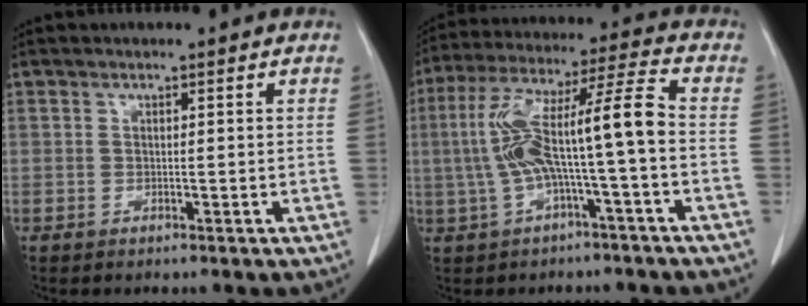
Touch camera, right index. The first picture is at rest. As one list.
[{"total": 12.8, "force": [-1.4, 0.7, 12.7], "torque": [-0.244, 0.044, -0.026]}]